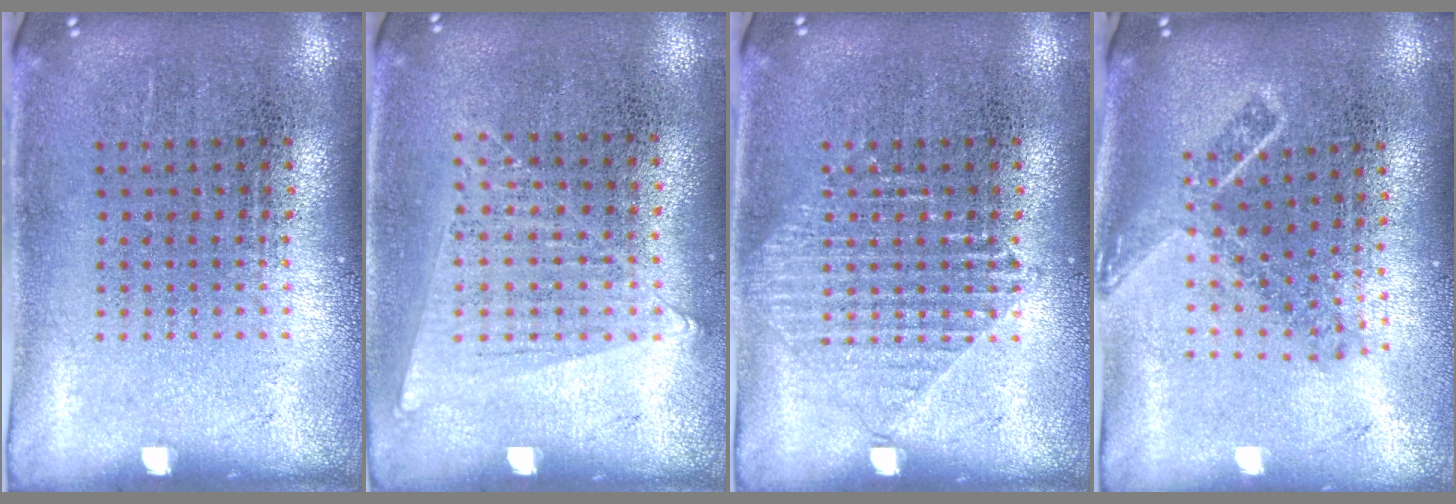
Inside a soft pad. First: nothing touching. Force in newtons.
{"total": 1.0, "press": 1.0, "slide": 0.4}
{"total": 1.5, "press": 1.5, "slide": 0.3}
{"total": 1.9, "press": 1.4, "slide": 1.3}